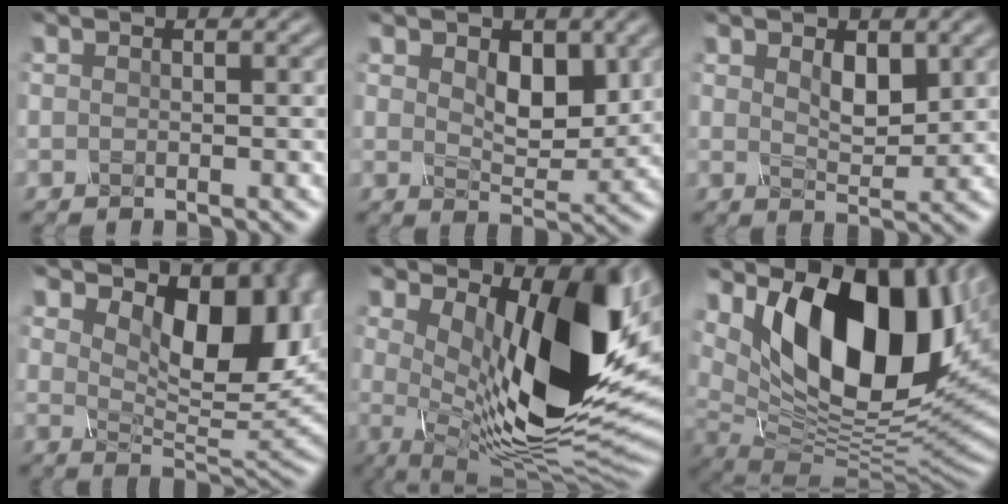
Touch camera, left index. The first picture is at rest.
{"total": 3.8, "force": [1.1, 2.2, 2.9], "torque": [-0.055, -0.010, 0.015]}
{"total": 2.5, "force": [0.8, 1.3, 2.0], "torque": [-0.040, -0.008, 0.015]}
{"total": 10.2, "force": [3.7, 5.1, 8.0], "torque": [-0.114, -0.011, 0.060]}
{"total": 14.8, "force": [3.0, 6.5, 12.9], "torque": [-0.180, -0.024, 0.061]}
{"total": 16.9, "force": [6.1, 8.5, 13.3], "torque": [-0.207, 0.005, 0.097]}